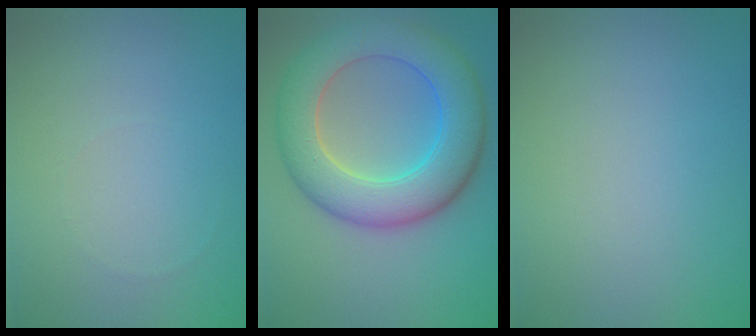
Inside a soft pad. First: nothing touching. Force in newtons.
{"total": 8.8, "press": 8.8, "slide": 0.4}
{"total": 0.0}